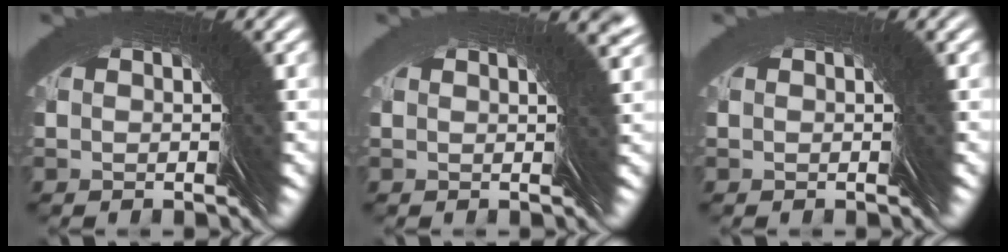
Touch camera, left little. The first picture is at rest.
{"total": 3.4, "force": [0.2, -3.1, -1.5], "torque": [0.048, 0.020, 0.003]}
{"total": 0.8, "force": [0.2, -0.5, -0.6], "torque": [0.014, 0.004, 0.003]}